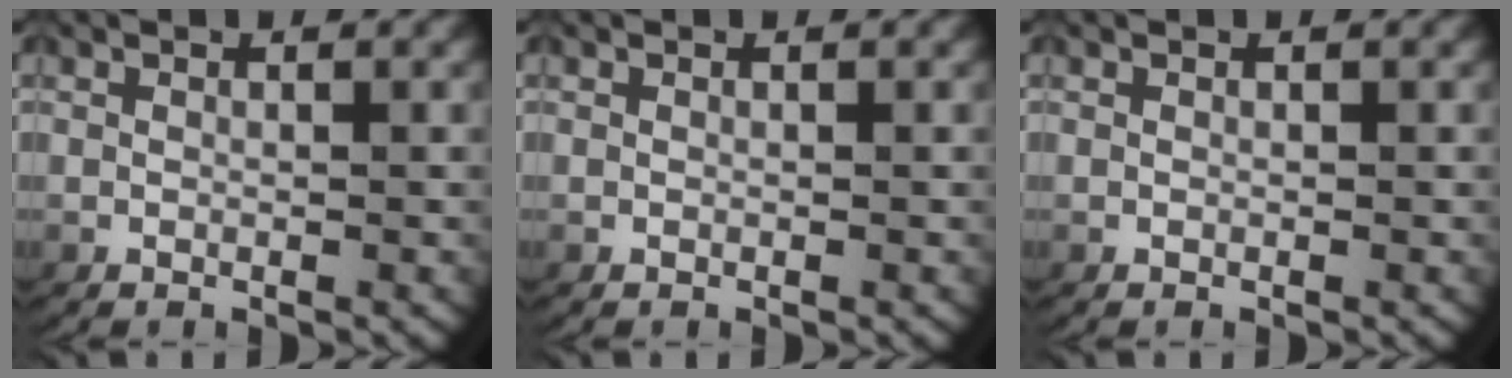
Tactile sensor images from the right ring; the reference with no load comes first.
{"total": 0.0}
{"total": 0.0}